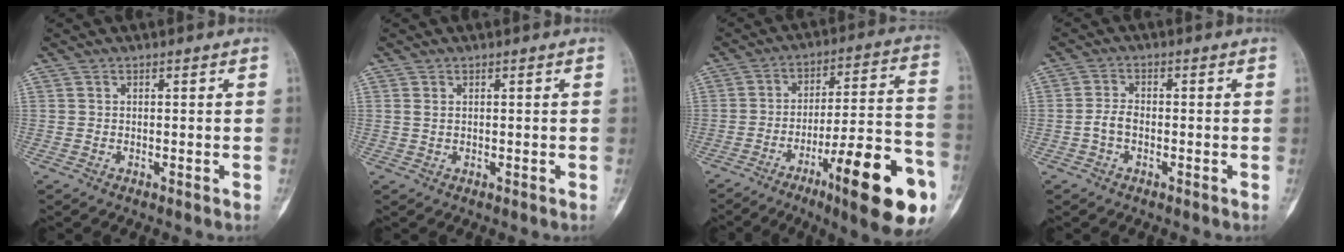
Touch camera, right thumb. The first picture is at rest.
{"total": 0.8, "force": [0.3, 0.5, 0.6], "torque": [-0.015, 0.003, 0.010]}
{"total": 22.4, "force": [-10.4, 4.5, 19.3], "torque": [-0.238, 0.053, -0.150]}
{"total": 2.9, "force": [-0.9, 1.7, 2.1], "torque": [-0.043, 0.012, -0.022]}